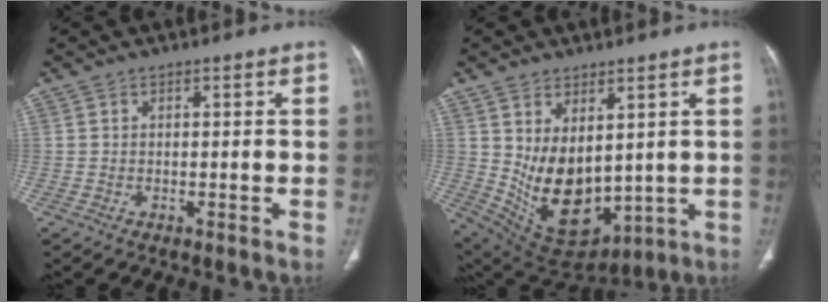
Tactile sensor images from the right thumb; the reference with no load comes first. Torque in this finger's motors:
{"motor_torque": [-0.50, 1.71, 1.18, 1.02, 0.42]}